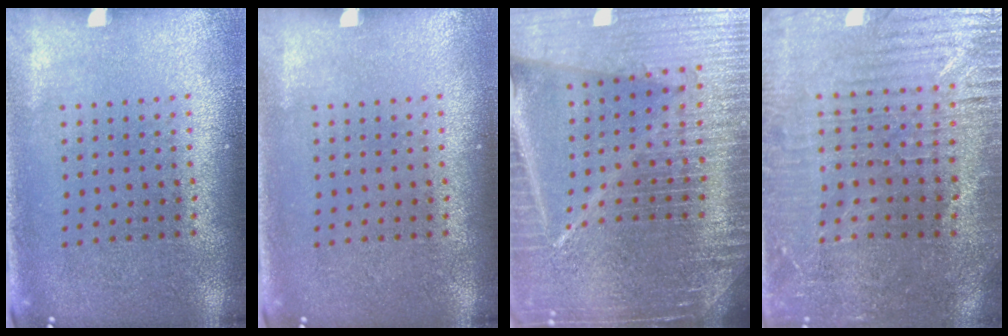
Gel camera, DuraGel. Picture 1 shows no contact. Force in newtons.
{"total": 0.0}
{"total": 7.2, "press": 6.2, "slide": 3.8}
{"total": 3.3, "press": 3.2, "slide": 0.7}